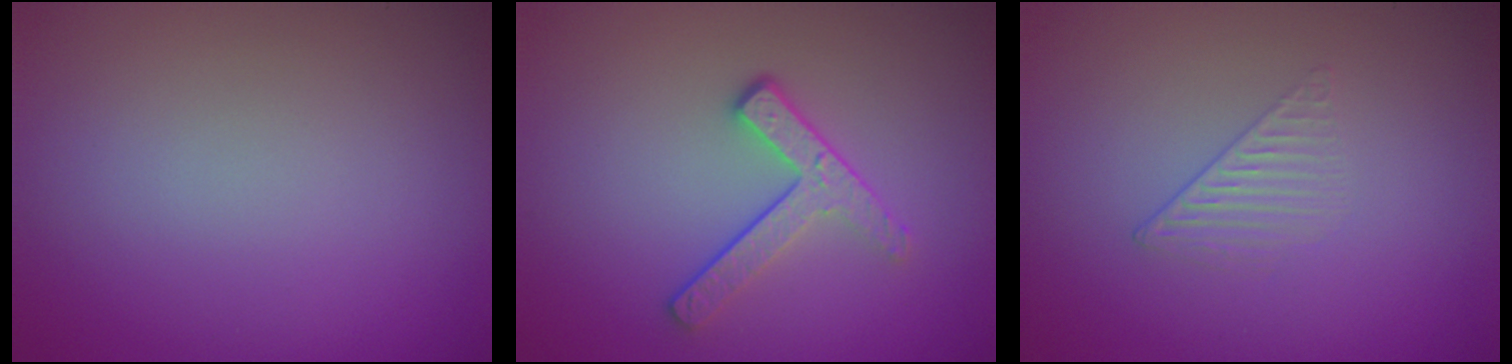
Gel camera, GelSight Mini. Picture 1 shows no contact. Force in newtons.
{"total": 3.1, "press": 2.5, "slide": 1.8}
{"total": 1.4, "press": 0.3, "slide": 1.4}